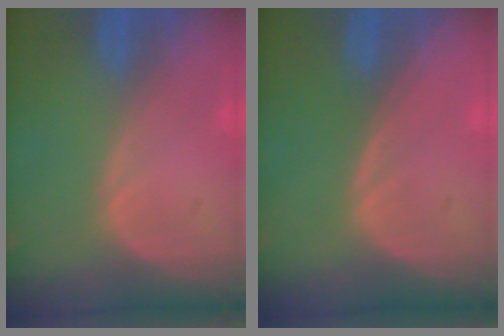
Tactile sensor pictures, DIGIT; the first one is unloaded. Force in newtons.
{"total": 0.0}